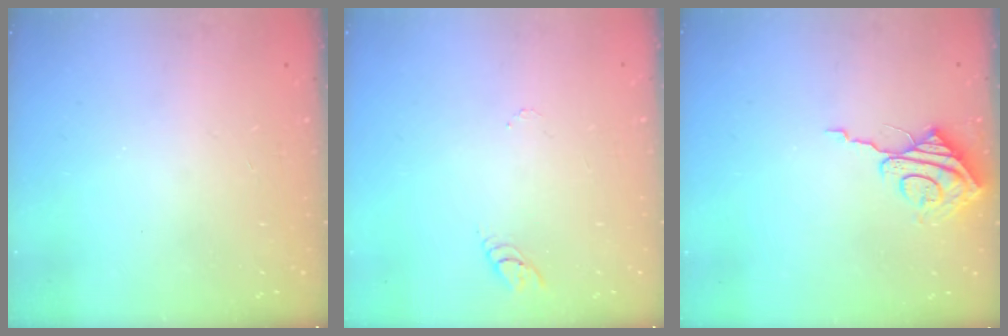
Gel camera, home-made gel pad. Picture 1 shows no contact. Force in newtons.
{"total": 3.2, "press": 3.2, "slide": 0.3}
{"total": 8.3, "press": 8.3, "slide": 0.4}